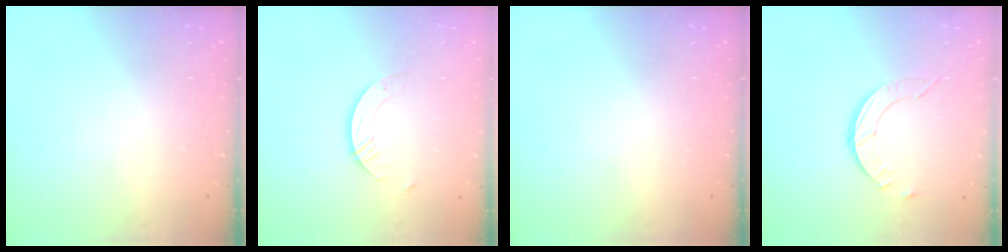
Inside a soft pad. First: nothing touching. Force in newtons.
{"total": 3.8, "press": 3.7, "slide": 0.4}
{"total": 0.0}
{"total": 3.9, "press": 3.9, "slide": 0.3}